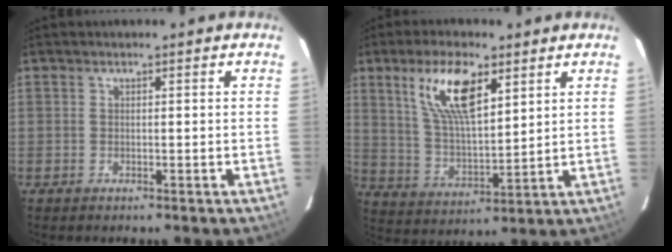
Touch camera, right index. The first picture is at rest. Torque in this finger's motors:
{"motor_torque": [1.12, 0.95, 0.31, 0.13]}